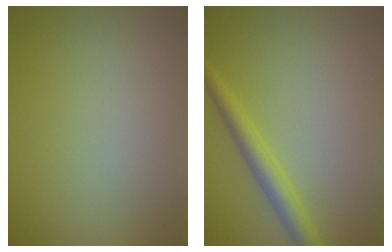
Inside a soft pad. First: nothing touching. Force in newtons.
{"total": 2.9, "press": 2.9, "slide": 0.1}